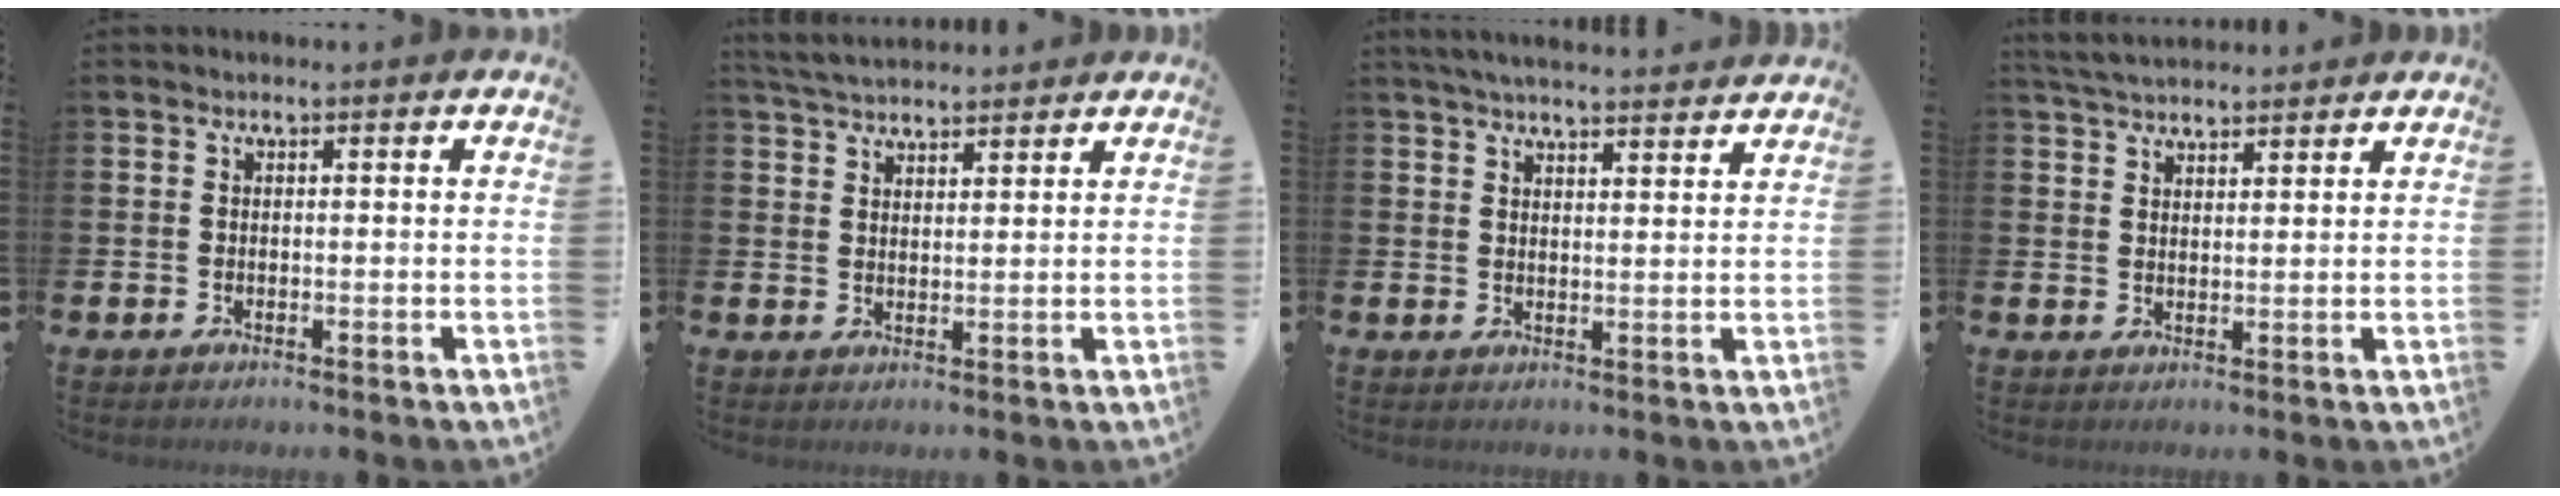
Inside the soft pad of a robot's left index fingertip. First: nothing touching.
{"total": 4.2, "force": [4.1, 0.8, 0.6], "torque": [-0.030, -0.013, 0.078]}
{"total": 4.4, "force": [4.3, 0.0, 0.8], "torque": [-0.024, -0.021, 0.078]}
{"total": 4.1, "force": [4.0, 0.8, 0.7], "torque": [-0.031, -0.010, 0.076]}